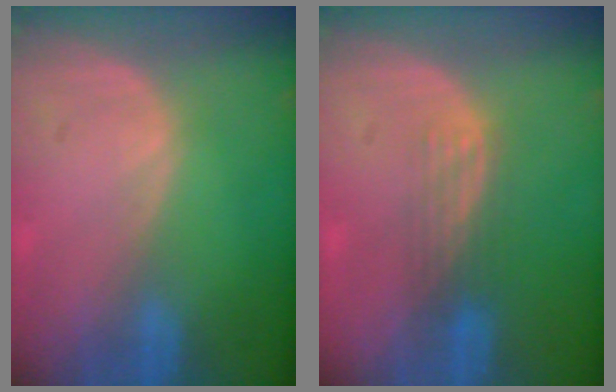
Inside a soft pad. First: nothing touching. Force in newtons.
{"total": 2.9, "press": 2.7, "slide": 1.1}